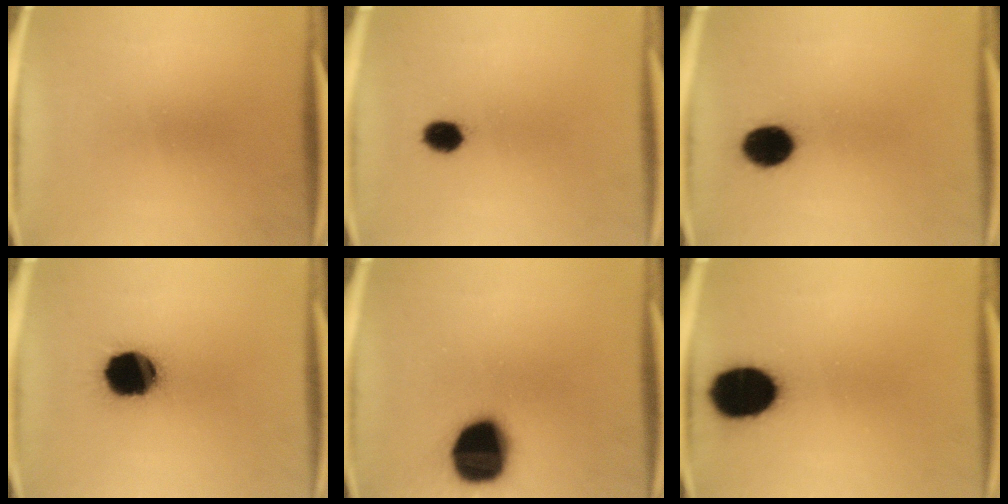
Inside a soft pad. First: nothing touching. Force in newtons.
{"total": 4.1}
{"total": 8.4}
{"total": 16.7}
{"total": 19.8}
{"total": 16.1}